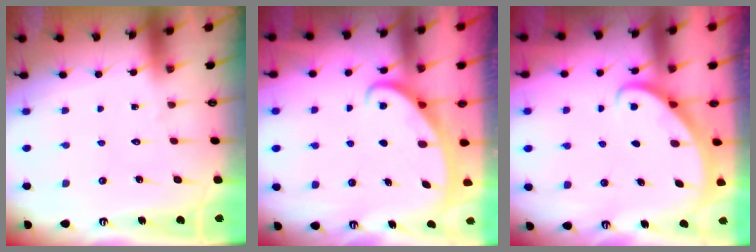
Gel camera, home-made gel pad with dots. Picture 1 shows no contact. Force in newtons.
{"total": 2.4, "press": 2.3, "slide": 0.4}
{"total": 2.7, "press": 2.7, "slide": 0.2}